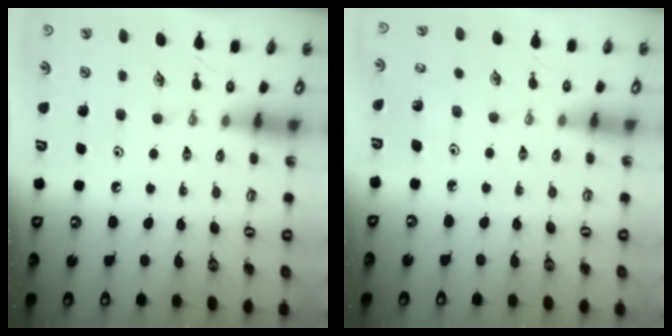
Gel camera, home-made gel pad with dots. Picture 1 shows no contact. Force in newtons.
{"total": 2.8, "press": 2.7, "slide": 0.5}